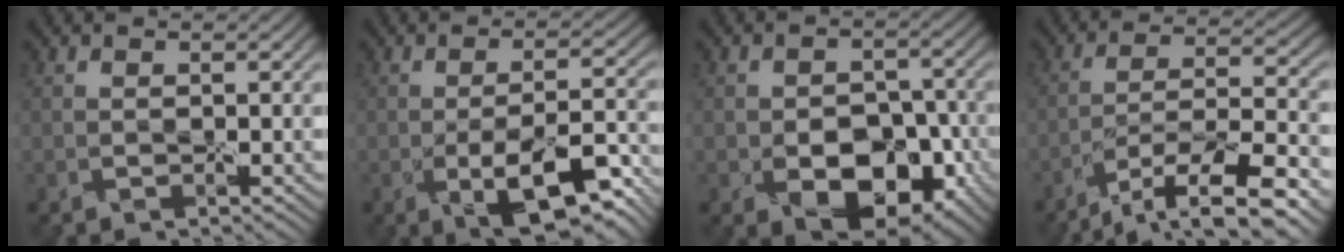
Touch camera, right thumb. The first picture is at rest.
{"total": 9.5, "force": [-4.6, 2.6, 7.8], "torque": [-0.120, -0.001, -0.070]}
{"total": 9.2, "force": [-4.5, 5.8, 5.6], "torque": [-0.078, -0.005, -0.060]}
{"total": 12.4, "force": [-9.1, 2.8, 7.9], "torque": [-0.143, -0.008, -0.150]}